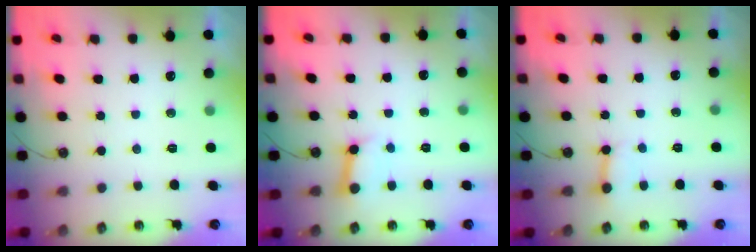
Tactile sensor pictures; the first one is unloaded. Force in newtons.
{"total": 5.6, "press": 5.6, "slide": 0.8}
{"total": 3.9, "press": 3.9, "slide": 0.3}